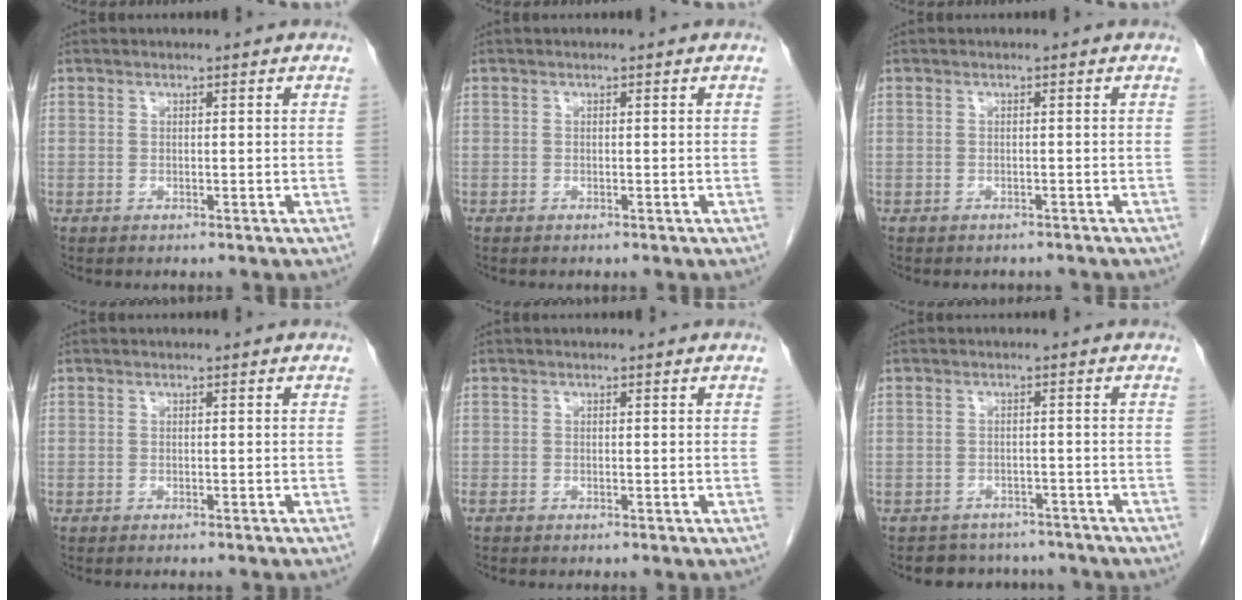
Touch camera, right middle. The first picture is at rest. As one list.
[{"total": 0.0}, {"total": 2.6, "force": [-2.4, 1.0, 0.5], "torque": [-0.013, -0.003, -0.029]}, {"total": 2.3, "force": [-2.0, 0.0, 1.1], "torque": [-0.016, -0.001, -0.023]}, {"total": 0.6, "force": [-0.5, 0.2, 0.2], "torque": [-0.009, -0.002, -0.011]}, {"total": 6.8, "force": [-6.1, 3.0, 0.3], "torque": [0.002, 0.015, -0.072]}]